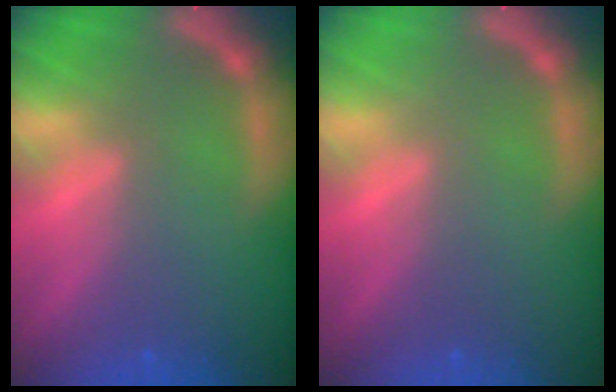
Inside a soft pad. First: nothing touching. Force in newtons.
{"total": 0.0}